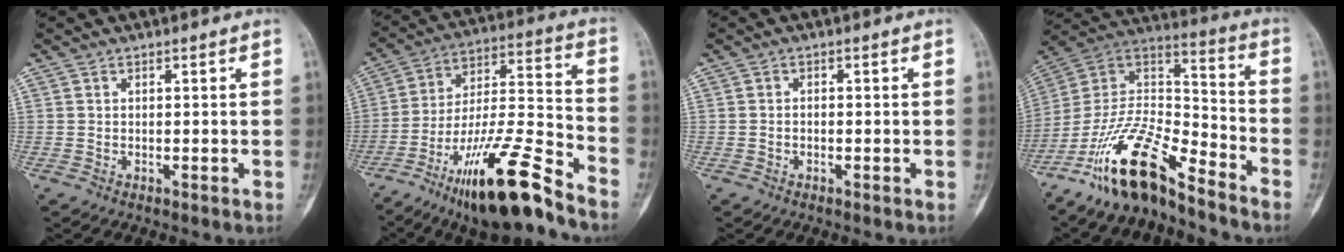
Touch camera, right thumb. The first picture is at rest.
{"total": 21.5, "force": [-14.6, 3.8, 15.4], "torque": [-0.282, 0.073, -0.250]}
{"total": 0.8, "force": [-0.3, 0.6, 0.5], "torque": [-0.008, 0.004, -0.007]}
{"total": 15.6, "force": [-12.2, 3.9, 9.0], "torque": [-0.169, 0.094, -0.231]}